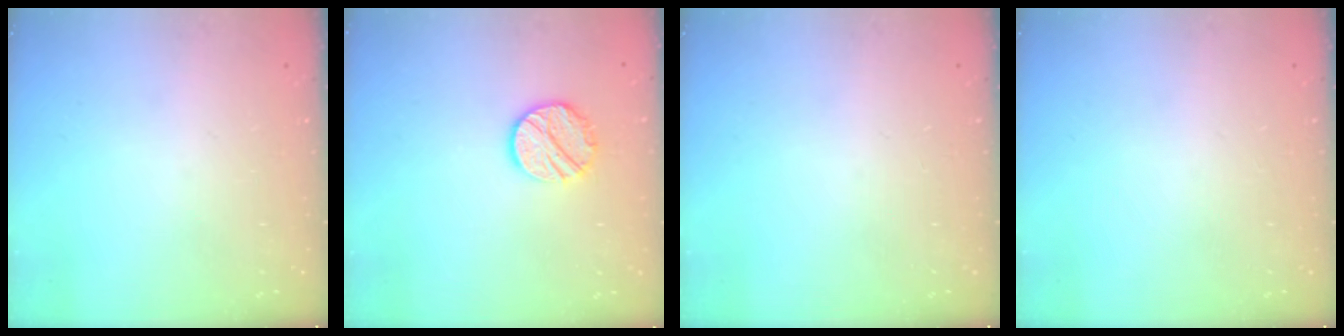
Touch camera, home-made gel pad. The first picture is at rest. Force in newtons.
{"total": 10.1, "press": 10.1, "slide": 0.5}
{"total": 0.0}
{"total": 0.0}